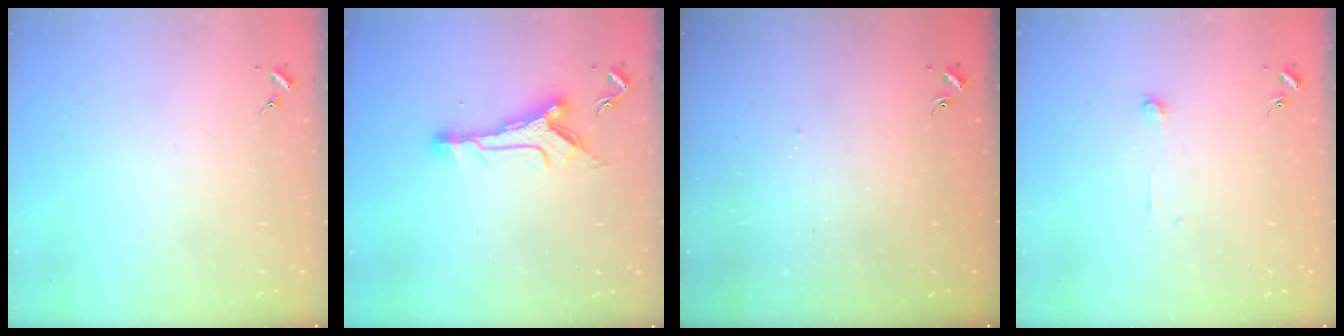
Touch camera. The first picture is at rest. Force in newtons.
{"total": 10.8, "press": 10.8, "slide": 0.3}
{"total": 2.7, "press": 2.7, "slide": 0.1}
{"total": 3.8, "press": 3.8, "slide": 0.3}